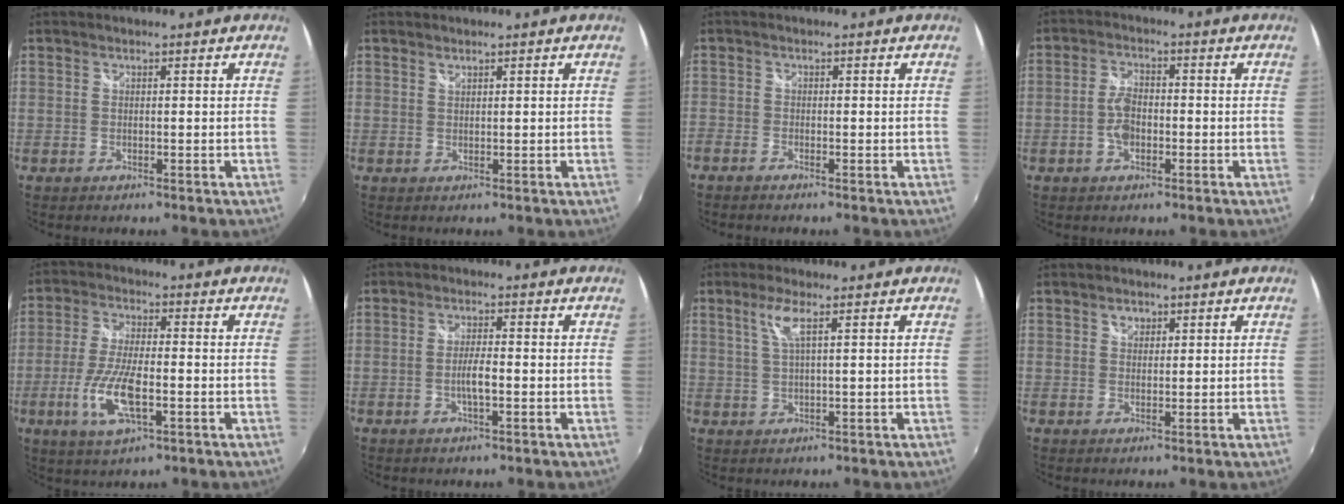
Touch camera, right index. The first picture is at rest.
{"total": 0.6, "force": [0.6, 0.1, 0.2], "torque": [-0.002, 0.000, 0.011]}
{"total": 1.4, "force": [-1.2, 0.4, 0.4], "torque": [-0.016, -0.004, -0.028]}
{"total": 4.4, "force": [-1.2, 2.6, 3.3], "torque": [-0.069, 0.009, -0.019]}
{"total": 10.5, "force": [-3.2, 3.3, 9.4], "torque": [-0.198, -0.008, -0.061]}
{"total": 3.3, "force": [-0.9, 0.6, 3.1], "torque": [-0.061, 0.001, -0.016]}
{"total": 3.7, "force": [1.6, 0.0, 3.3], "torque": [-0.070, 0.000, 0.035]}
{"total": 1.8, "force": [0.9, 1.5, 0.6], "torque": [-0.005, 0.005, 0.015]}